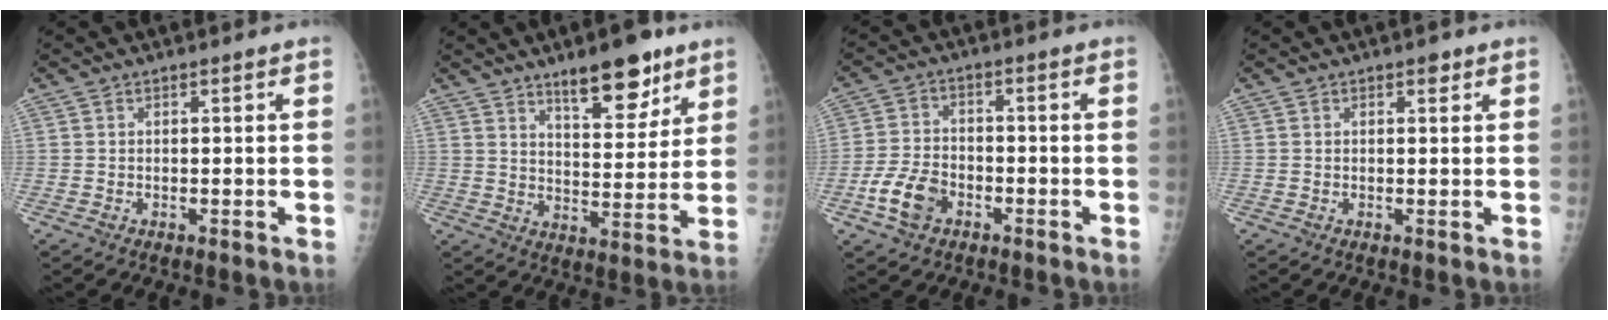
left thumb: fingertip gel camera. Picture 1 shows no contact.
{"total": 12.2, "force": [8.2, 4.4, 7.9], "torque": [-0.083, -0.052, 0.127]}
{"total": 7.3, "force": [-3.4, 4.8, 4.3], "torque": [-0.081, 0.016, -0.064]}
{"total": 1.3, "force": [0.8, 0.7, 0.8], "torque": [-0.003, -0.002, 0.008]}